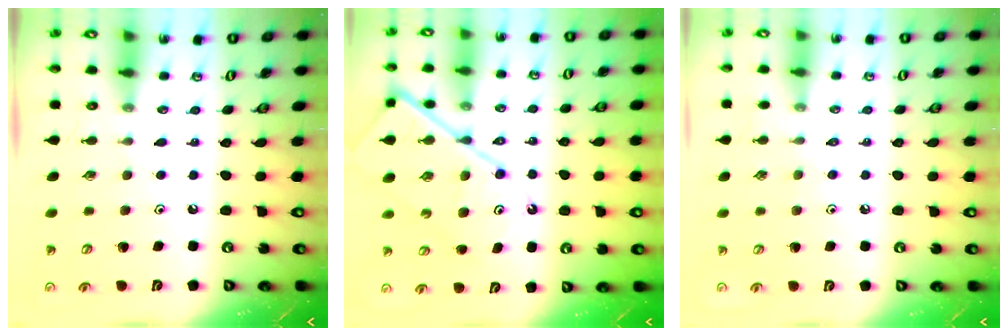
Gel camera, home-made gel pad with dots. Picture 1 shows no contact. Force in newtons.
{"total": 14.7, "press": 14.6, "slide": 1.7}
{"total": 2.4, "press": 2.4, "slide": 0.5}